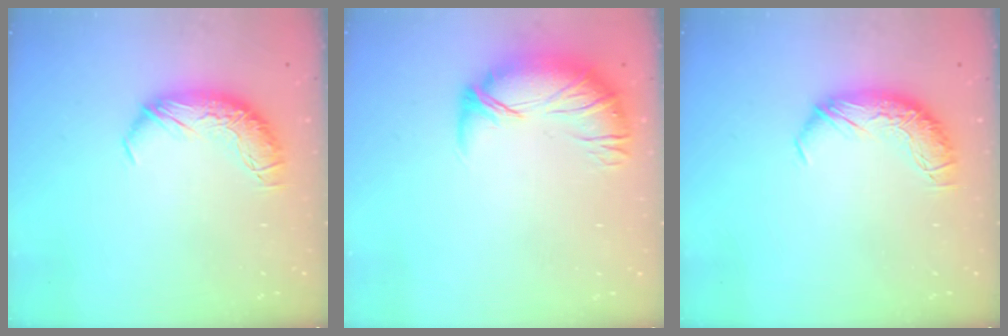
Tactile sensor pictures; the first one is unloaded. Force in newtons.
{"total": 3.2, "press": 2.3, "slide": 2.3}
{"total": 0.0}